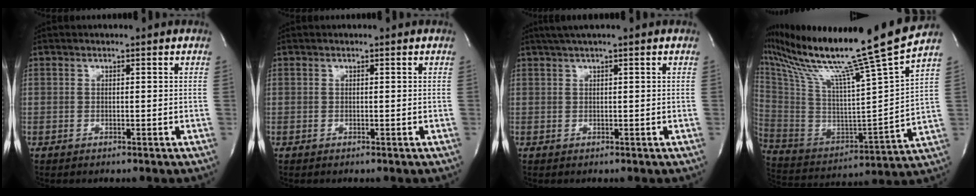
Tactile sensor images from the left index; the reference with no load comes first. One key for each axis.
{"total": 0.0}
{"total": 3.1, "fx": 2.1, "fy": -0.6, "fz": 2.2, "tx": -0.039, "ty": 0.021, "tz": 0.042}
{"total": 25.3, "fx": 20.7, "fy": -3.1, "fz": 14.3, "tx": -0.269, "ty": -0.066, "tz": 0.339}